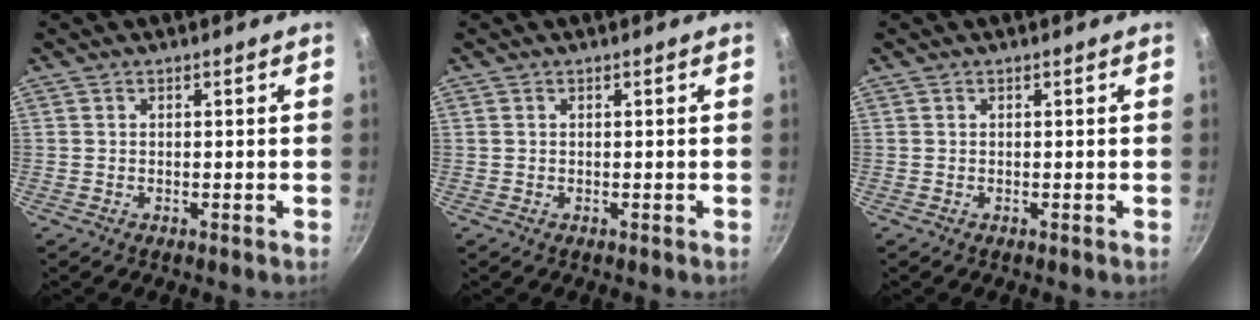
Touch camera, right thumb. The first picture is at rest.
{"total": 0.0}
{"total": 0.0}